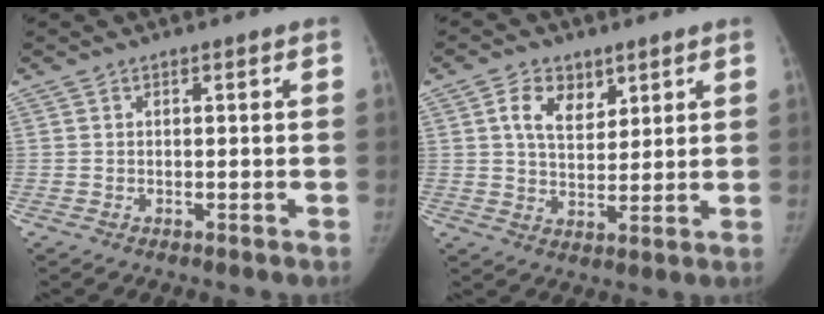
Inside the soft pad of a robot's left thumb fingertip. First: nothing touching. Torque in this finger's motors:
{"motor_torque": [0.02, 0.06, 0.47, 0.10, 0.01]}